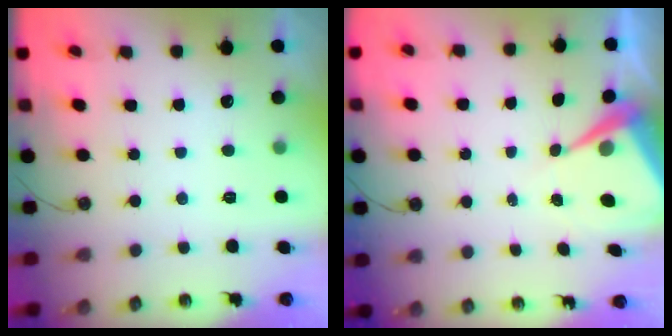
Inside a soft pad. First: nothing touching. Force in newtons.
{"total": 7.5, "press": 7.4, "slide": 0.7}